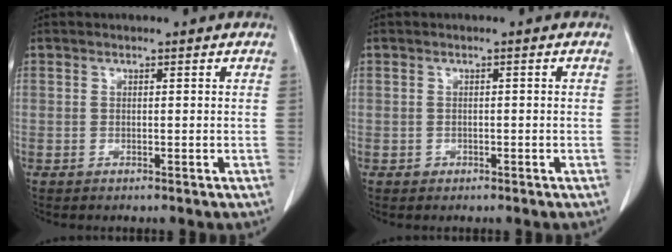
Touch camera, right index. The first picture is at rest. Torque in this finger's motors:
{"motor_torque": [-0.07, 0.06, -0.13, -0.09]}